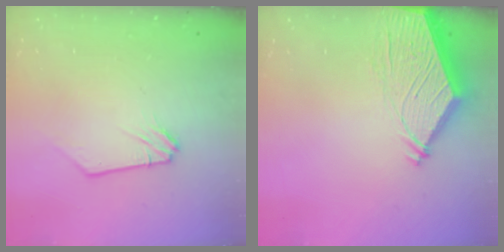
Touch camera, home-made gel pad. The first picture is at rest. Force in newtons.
{"total": 6.6, "press": 6.5, "slide": 0.9}